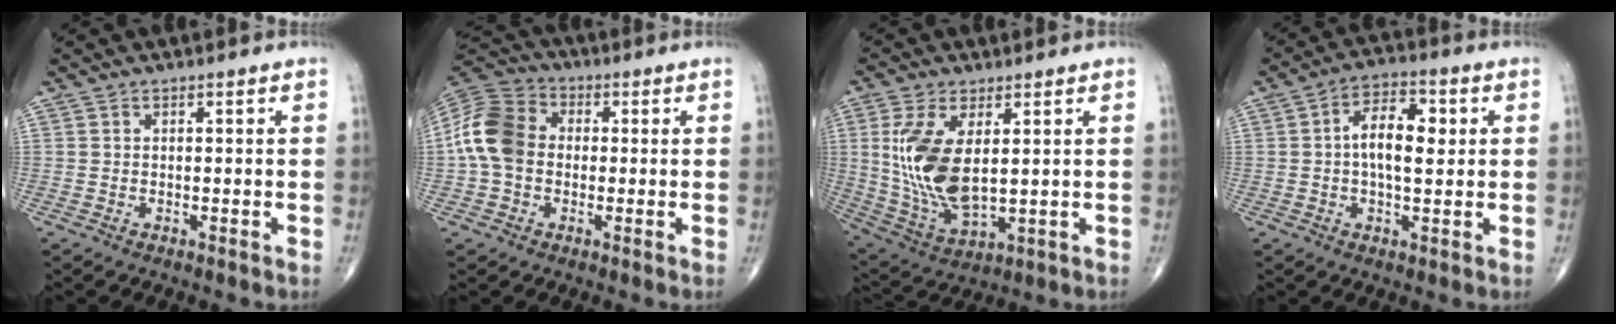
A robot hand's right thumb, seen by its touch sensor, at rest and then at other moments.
{"total": 11.9, "force": [-0.3, 9.1, 7.6], "torque": [-0.146, 0.034, -0.016]}
{"total": 14.2, "force": [2.4, 6.7, 12.3], "torque": [-0.254, -0.019, 0.064]}
{"total": 9.0, "force": [1.1, 4.3, 7.8], "torque": [-0.120, 0.014, 0.010]}